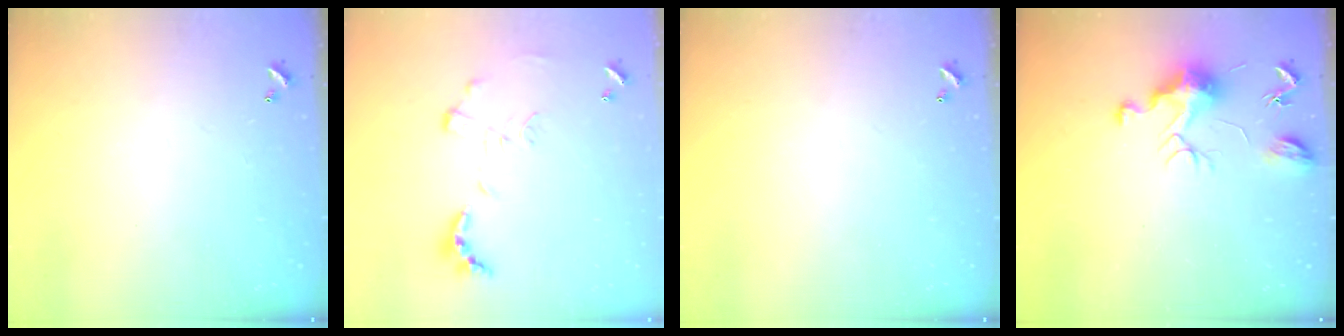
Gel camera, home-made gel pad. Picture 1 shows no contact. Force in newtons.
{"total": 1.3, "press": 1.2, "slide": 0.3}
{"total": 0.0}
{"total": 11.4, "press": 11.4, "slide": 0.4}